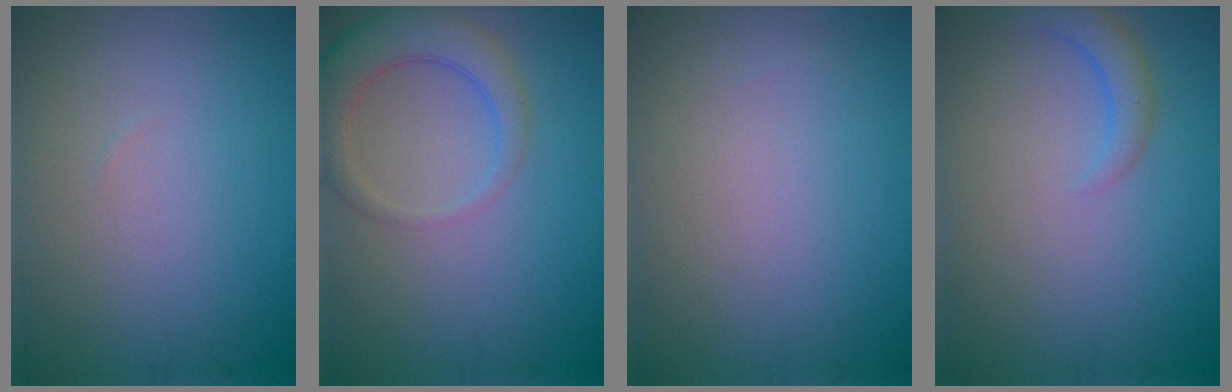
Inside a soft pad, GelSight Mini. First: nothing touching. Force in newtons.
{"total": 4.4, "press": 4.3, "slide": 0.6}
{"total": 0.0}
{"total": 2.3, "press": 2.3, "slide": 0.3}